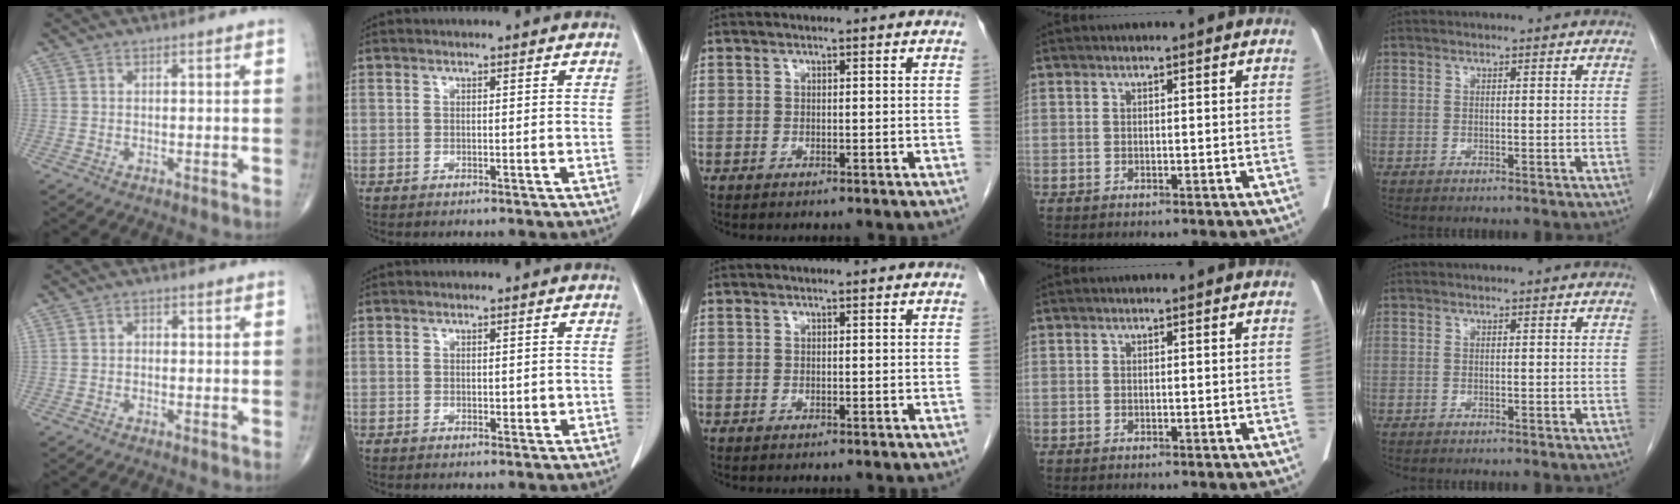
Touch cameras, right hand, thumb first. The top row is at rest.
{"thumb": {"total": 1.0, "force": [-0.2, 0.8, 0.5], "torque": [0.005, 0.004, -0.009]}, "index": {"total": 1.3, "force": [0.1, 0.8, 1.0], "torque": [-0.010, 0.000, 0.006]}}